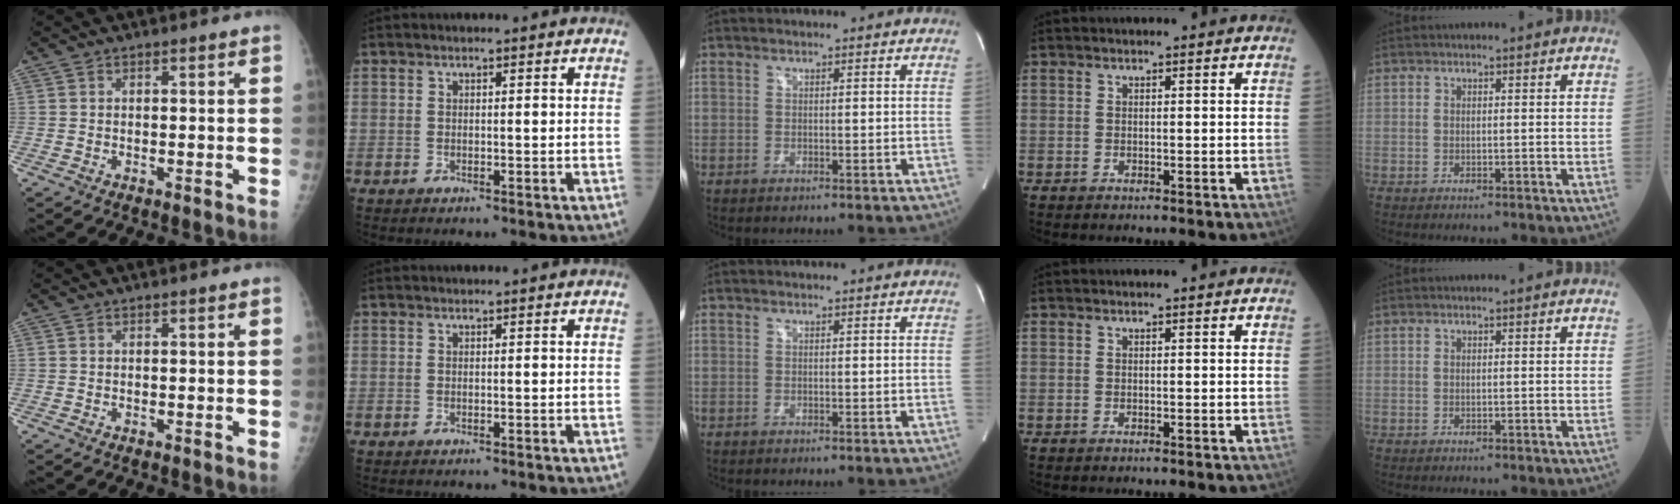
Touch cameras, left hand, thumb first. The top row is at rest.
{}